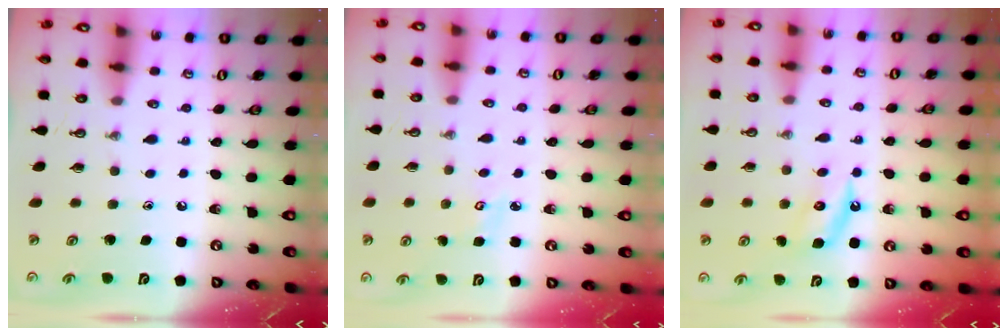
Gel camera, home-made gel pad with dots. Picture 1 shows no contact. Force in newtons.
{"total": 3.4, "press": 3.4, "slide": 0.3}
{"total": 5.1, "press": 5.1, "slide": 0.8}